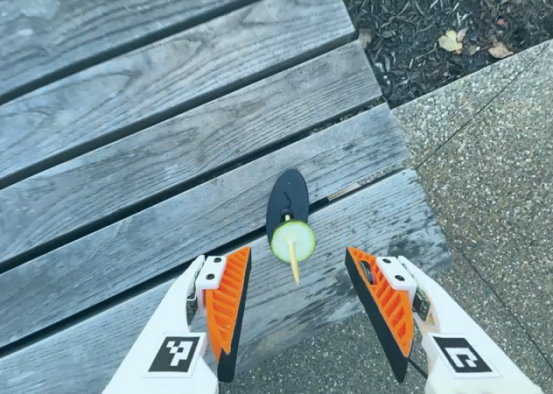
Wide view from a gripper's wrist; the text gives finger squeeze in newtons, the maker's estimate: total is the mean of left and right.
{"total": 0.0}